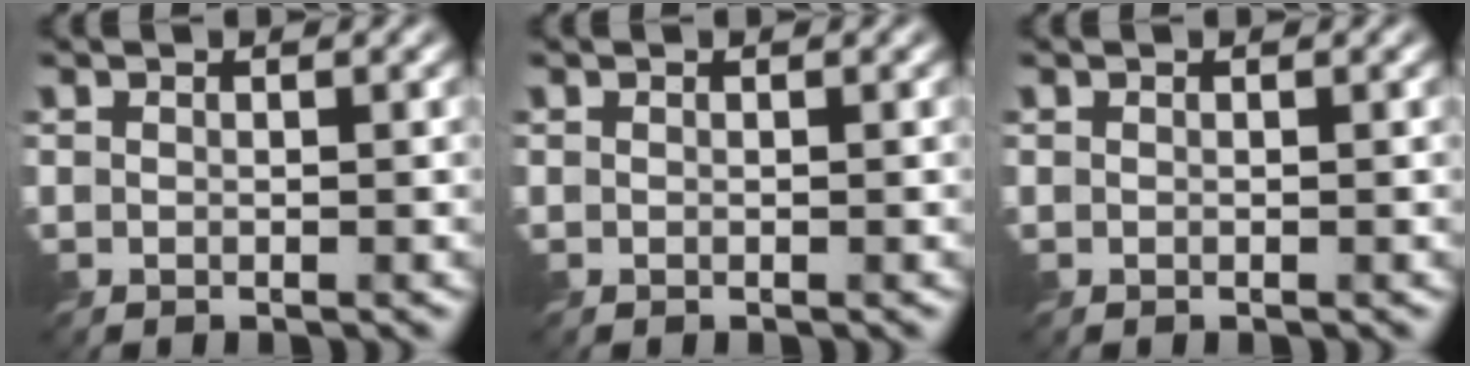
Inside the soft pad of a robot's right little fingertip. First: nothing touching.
{"total": 0.0}
{"total": 0.0}